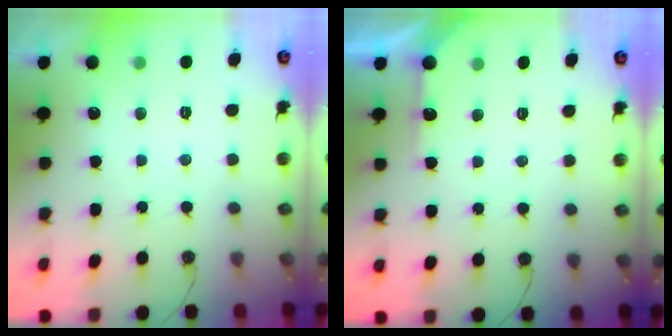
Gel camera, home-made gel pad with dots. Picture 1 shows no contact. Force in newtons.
{"total": 5.0, "press": 4.9, "slide": 0.6}